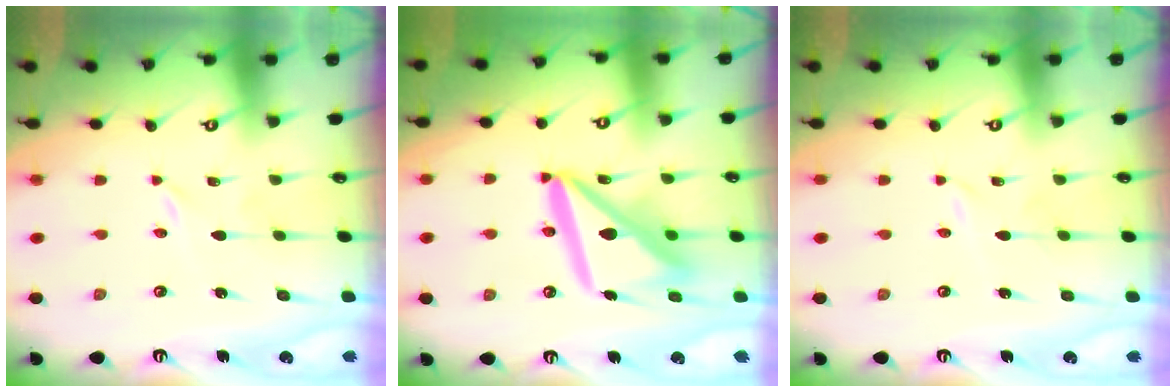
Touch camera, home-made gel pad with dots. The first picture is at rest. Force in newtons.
{"total": 16.7, "press": 16.6, "slide": 2.2}
{"total": 2.3, "press": 2.3, "slide": 0.2}